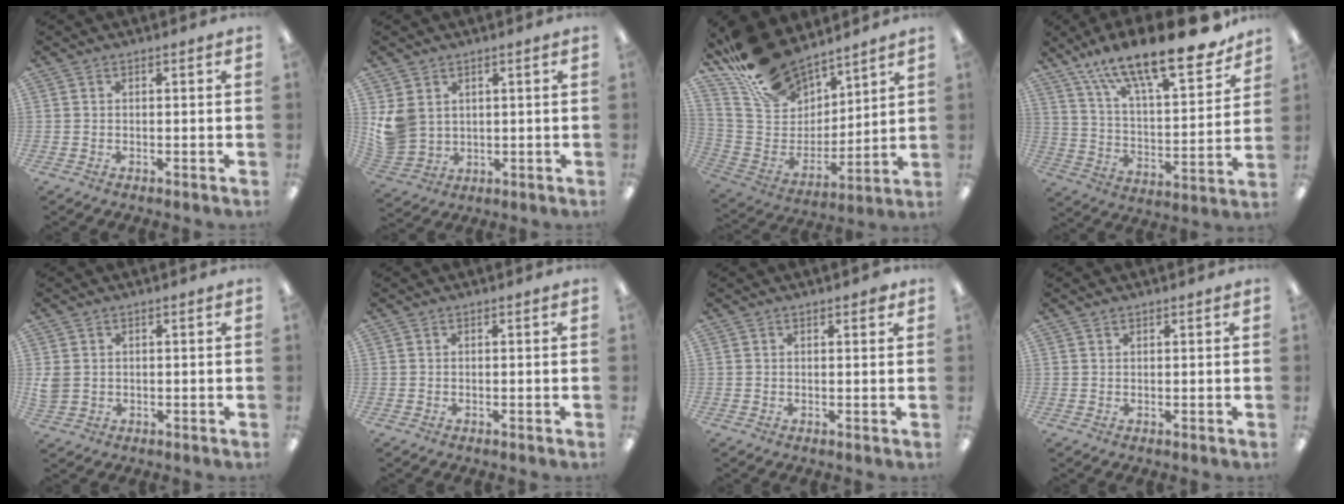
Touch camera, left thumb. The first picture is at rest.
{"total": 6.8, "force": [2.6, 5.6, 2.7], "torque": [-0.060, -0.001, 0.056]}
{"total": 19.2, "force": [15.9, 8.8, 6.2], "torque": [-0.149, -0.103, 0.300]}
{"total": 22.5, "force": [17.3, 5.9, 13.0], "torque": [-0.210, -0.113, 0.292]}
{"total": 2.8, "force": [0.7, 2.4, 1.3], "torque": [-0.026, 0.003, 0.015]}
{"total": 0.0}
{"total": 1.5, "force": [1.2, 0.3, 0.9], "torque": [-0.010, -0.003, 0.019]}
{"total": 0.8, "force": [0.8, 0.2, 0.2], "torque": [-0.006, 0.001, 0.014]}